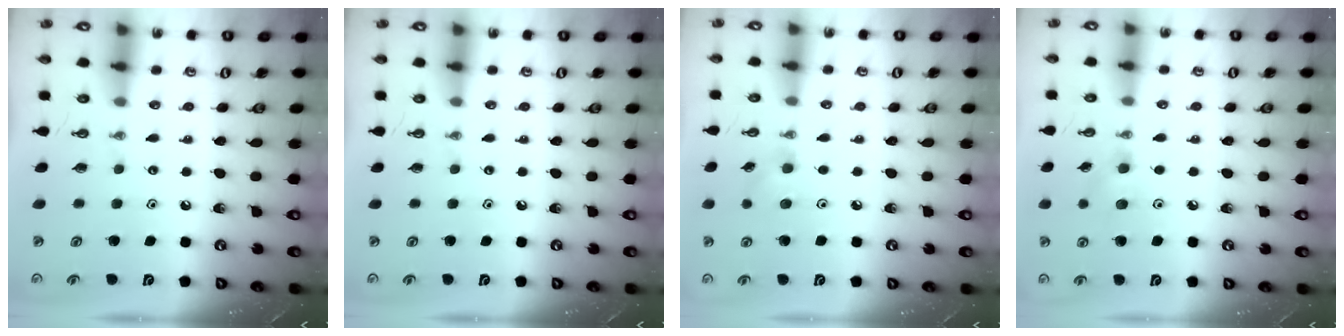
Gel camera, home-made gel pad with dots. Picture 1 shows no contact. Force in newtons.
{"total": 0.0}
{"total": 4.7, "press": 4.5, "slide": 1.4}
{"total": 7.0, "press": 5.9, "slide": 3.7}